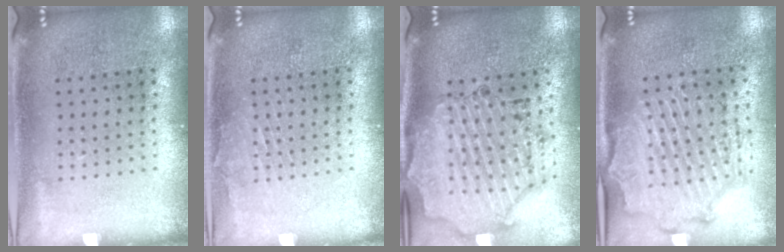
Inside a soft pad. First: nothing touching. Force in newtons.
{"total": 0.7, "press": 0.7, "slide": 0.1}
{"total": 1.9, "press": 1.8, "slide": 0.4}
{"total": 2.1, "press": 2.1, "slide": 0.5}